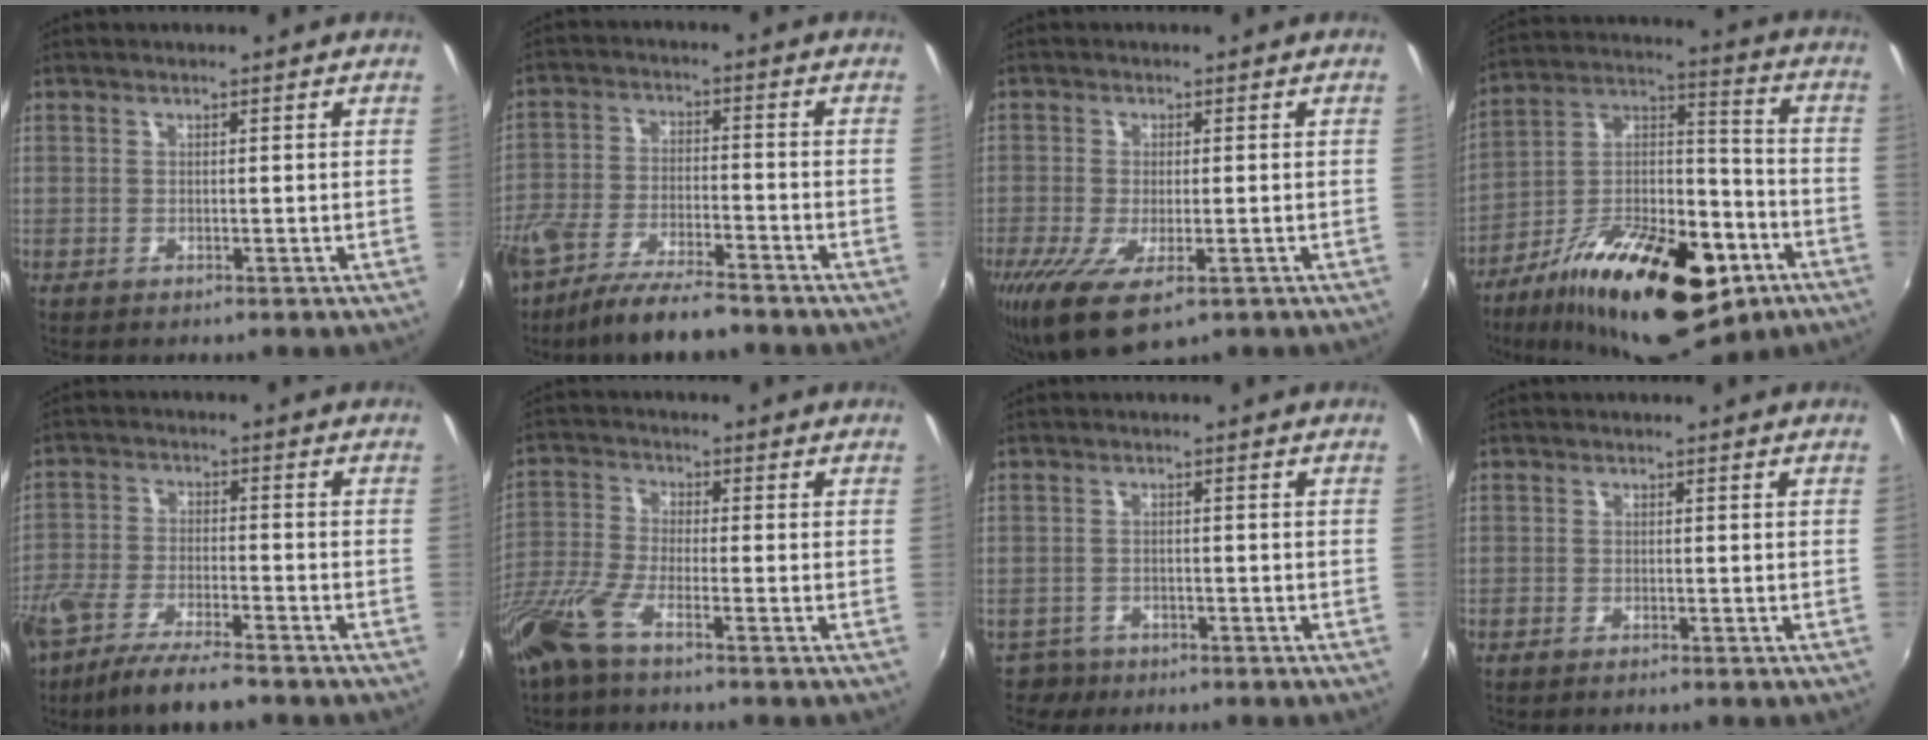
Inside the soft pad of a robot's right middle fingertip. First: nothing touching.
{"total": 12.2, "force": [-9.1, 3.4, 7.3], "torque": [-0.160, -0.028, -0.164]}
{"total": 9.2, "force": [-4.9, 3.3, 7.1], "torque": [-0.145, -0.040, -0.077]}
{"total": 27.7, "force": [-14.5, 12.2, 20.2], "torque": [-0.340, -0.002, -0.223]}
{"total": 11.4, "force": [-8.8, 2.6, 6.9], "torque": [-0.156, -0.031, -0.161]}
{"total": 8.6, "force": [-6.3, 1.2, 5.7], "torque": [-0.128, -0.020, -0.129]}
{"total": 3.3, "force": [-2.5, 2.2, 0.2], "torque": [-0.014, 0.002, -0.043]}
{"total": 0.9, "force": [-0.8, 0.2, 0.3], "torque": [-0.007, -0.004, -0.017]}